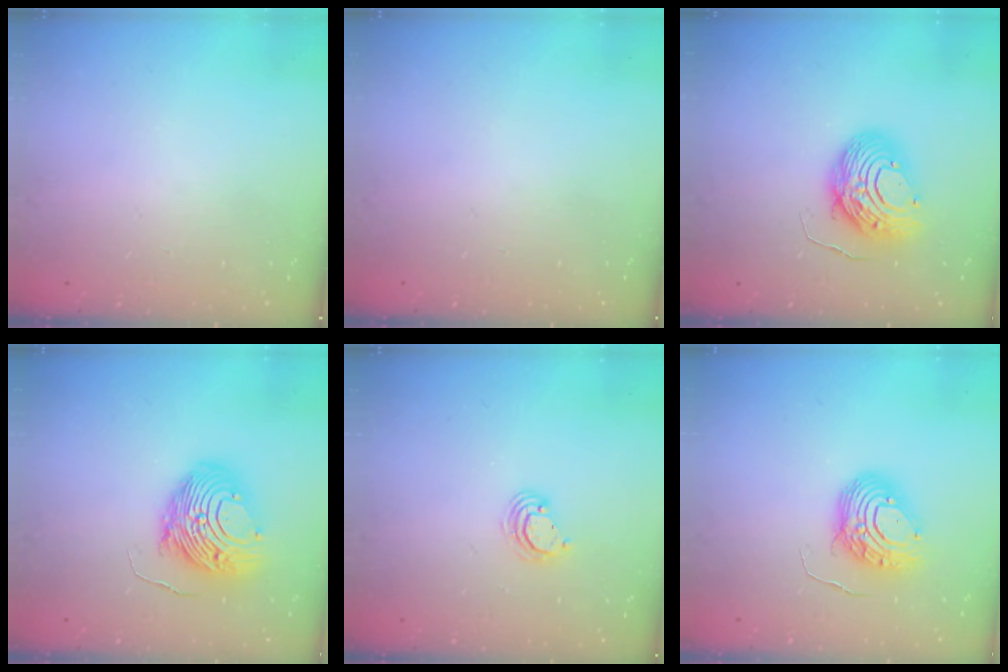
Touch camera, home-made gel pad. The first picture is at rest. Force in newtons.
{"total": 0.0}
{"total": 11.5, "press": 11.5, "slide": 1.1}
{"total": 13.1, "press": 13.0, "slide": 1.2}
{"total": 4.1, "press": 4.1, "slide": 0.2}
{"total": 9.8, "press": 9.7, "slide": 1.0}